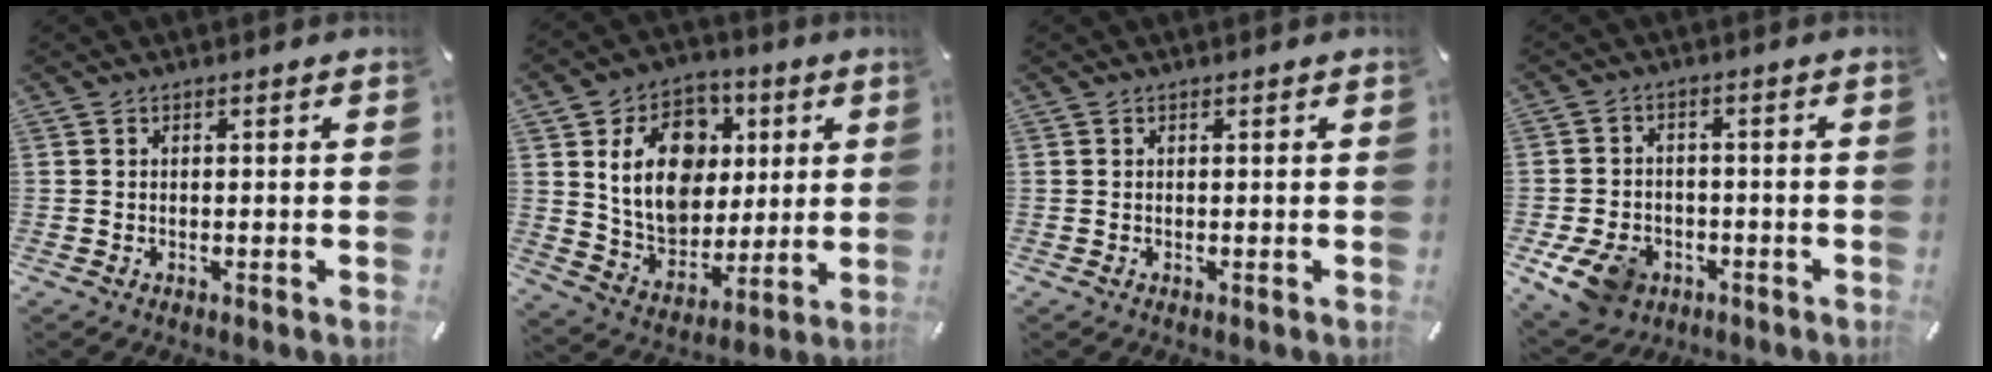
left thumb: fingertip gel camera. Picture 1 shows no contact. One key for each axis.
{"total": 17.7, "fx": 4.6, "fy": 14.2, "fz": 9.6, "tx": -0.168, "ty": -0.002, "tz": 0.091}
{"total": 0.0}
{"total": 9.6, "fx": -4.3, "fy": 7.1, "fz": 4.8, "tx": -0.099, "ty": 0.026, "tz": -0.077}